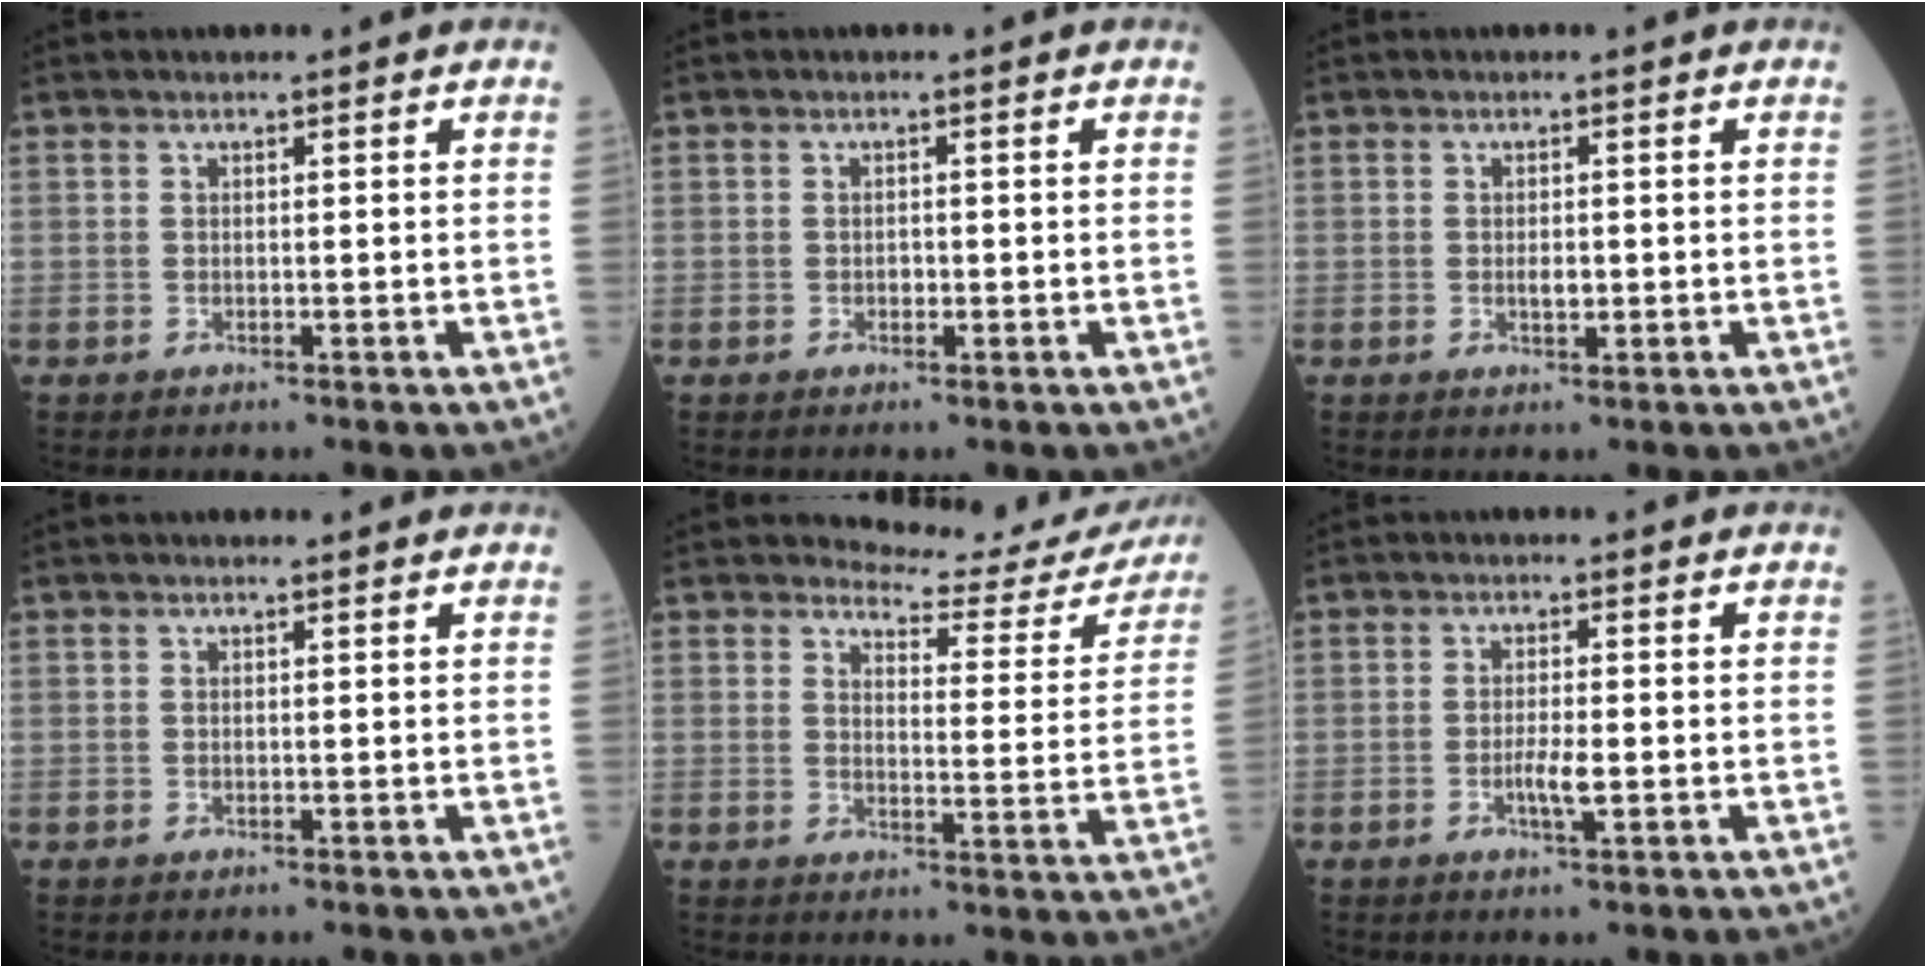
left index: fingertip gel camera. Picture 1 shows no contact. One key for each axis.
{"total": 0.6, "fx": -0.3, "fy": 0.4, "fz": 0.3, "tx": 0.000, "ty": 0.000, "tz": -0.007}
{"total": 1.3, "fx": -0.2, "fy": 0.6, "fz": 1.1, "tx": -0.015, "ty": -0.003, "tz": -0.001}
{"total": 0.5, "fx": 0.5, "fy": 0.1, "fz": 0.2, "tx": -0.006, "ty": 0.002, "tz": 0.008}
{"total": 12.4, "fx": 12.3, "fy": 1.7, "fz": 0.5, "tx": 0.013, "ty": -0.066, "tz": 0.129}
{"total": 2.5, "fx": -0.8, "fy": 0.3, "fz": 2.4, "tx": -0.042, "ty": -0.004, "tz": -0.012}